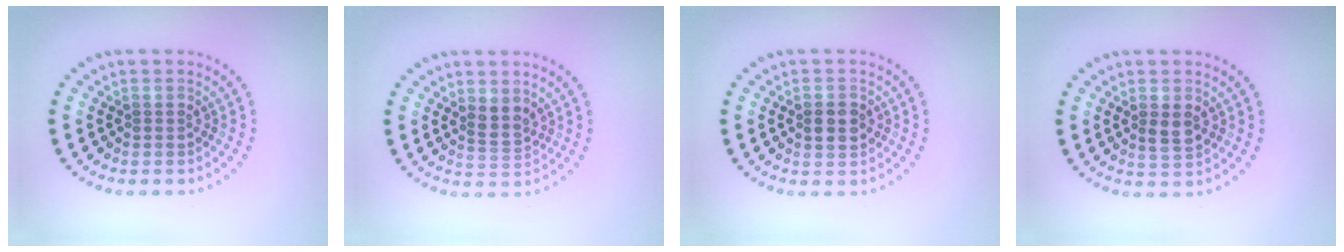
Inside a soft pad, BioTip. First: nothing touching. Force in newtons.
{"total": 1.8, "press": 1.6, "slide": 1.0}
{"total": 2.5, "press": 2.5, "slide": 0.1}
{"total": 1.9, "press": 1.9, "slide": 0.3}